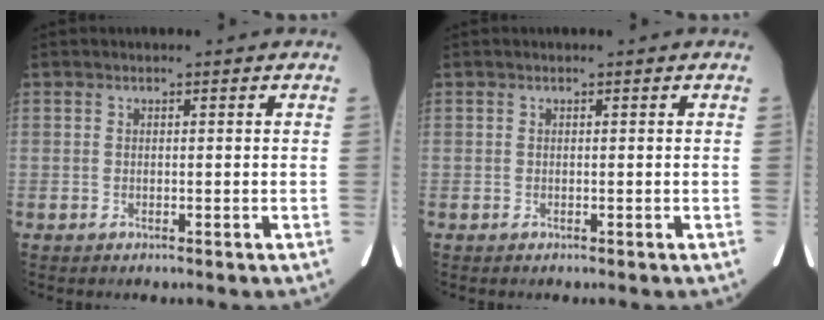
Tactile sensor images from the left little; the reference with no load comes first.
{"total": 0.0}